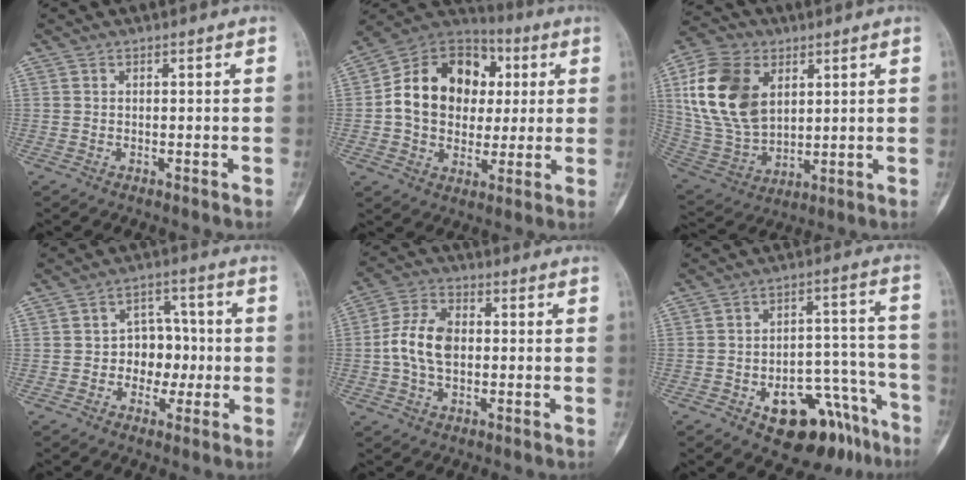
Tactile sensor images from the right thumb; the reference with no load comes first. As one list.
[{"total": 18.7, "force": [1.9, 14.7, 11.3], "torque": [-0.149, 0.024, 0.030]}, {"total": 18.3, "force": [5.3, 12.1, 12.6], "torque": [-0.232, -0.011, 0.109]}, {"total": 7.7, "force": [-1.0, 6.1, 4.7], "torque": [-0.018, 0.027, -0.023]}, {"total": 9.3, "force": [-0.3, 6.0, 7.1], "torque": [-0.137, 0.020, -0.012]}, {"total": 16.6, "force": [-9.6, 8.5, 10.4], "torque": [-0.091, 0.088, -0.131]}]